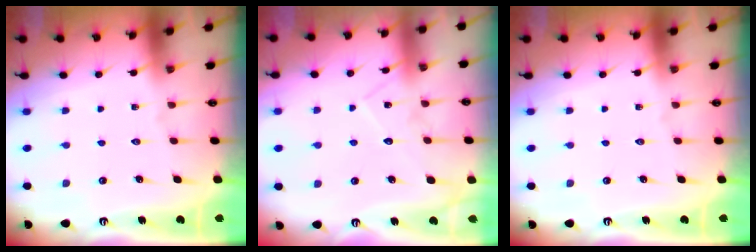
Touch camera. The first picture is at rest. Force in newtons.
{"total": 9.8, "press": 9.8, "slide": 0.7}
{"total": 0.0}